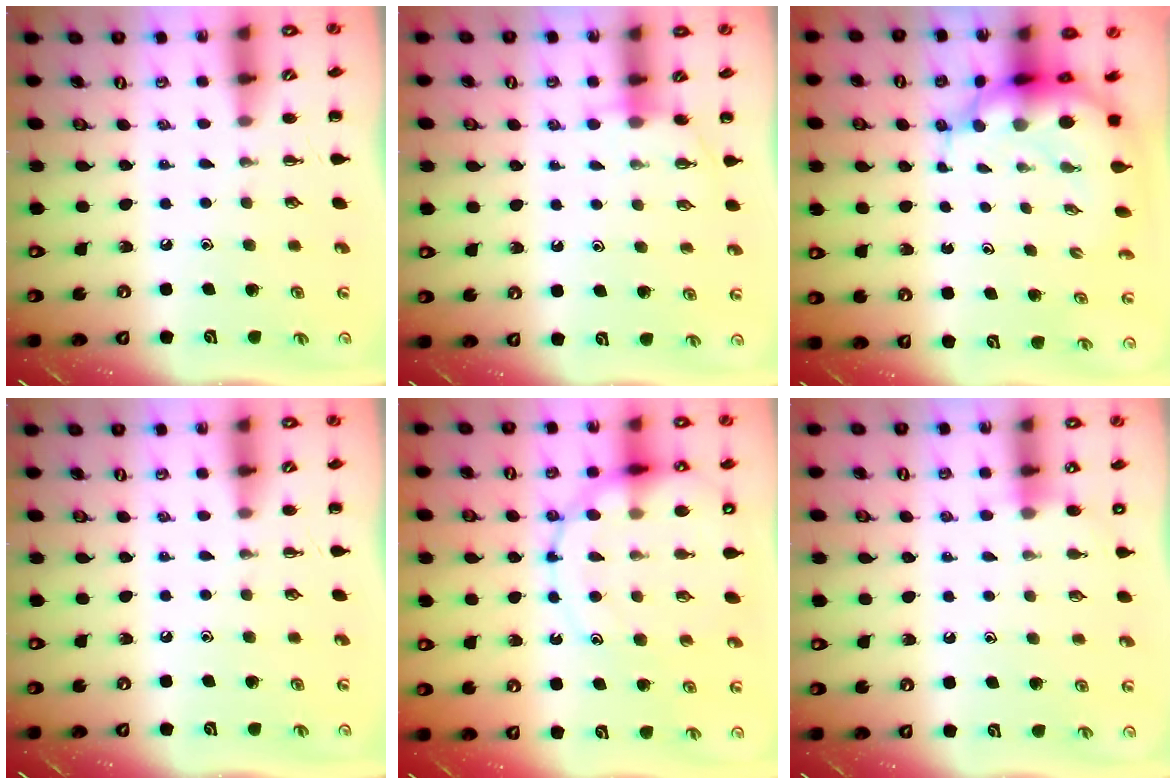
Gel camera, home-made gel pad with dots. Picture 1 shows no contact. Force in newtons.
{"total": 4.3, "press": 4.1, "slide": 1.2}
{"total": 8.3, "press": 8.0, "slide": 2.3}
{"total": 0.0}
{"total": 15.3, "press": 15.0, "slide": 3.0}
{"total": 5.6, "press": 5.4, "slide": 1.6}